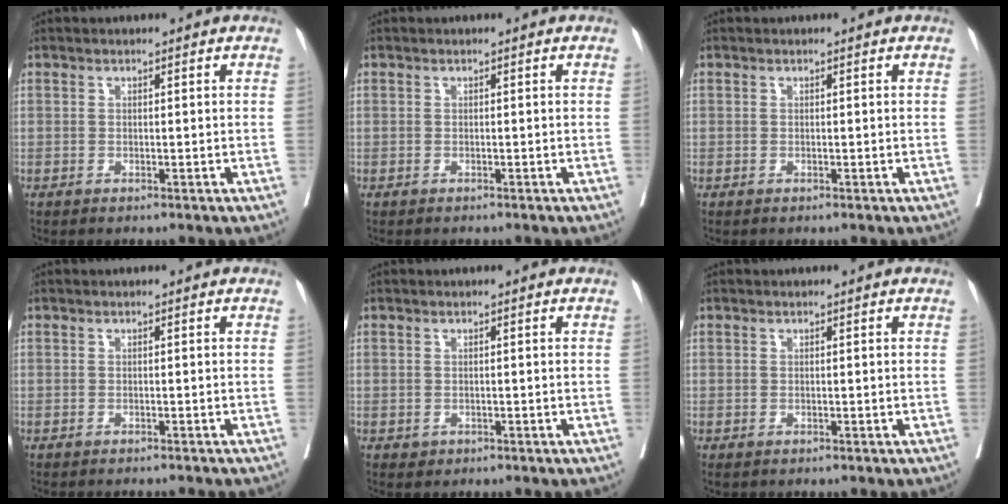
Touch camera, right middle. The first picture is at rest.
{"total": 0.7, "force": [-0.7, 0.3, 0.1], "torque": [-0.013, -0.001, -0.012]}
{"total": 0.0}
{"total": 3.1, "force": [-3.0, 0.1, 0.8], "torque": [-0.008, -0.009, -0.037]}
{"total": 0.8, "force": [-0.3, 0.7, 0.2], "torque": [-0.003, 0.002, 0.000]}
{"total": 0.0}